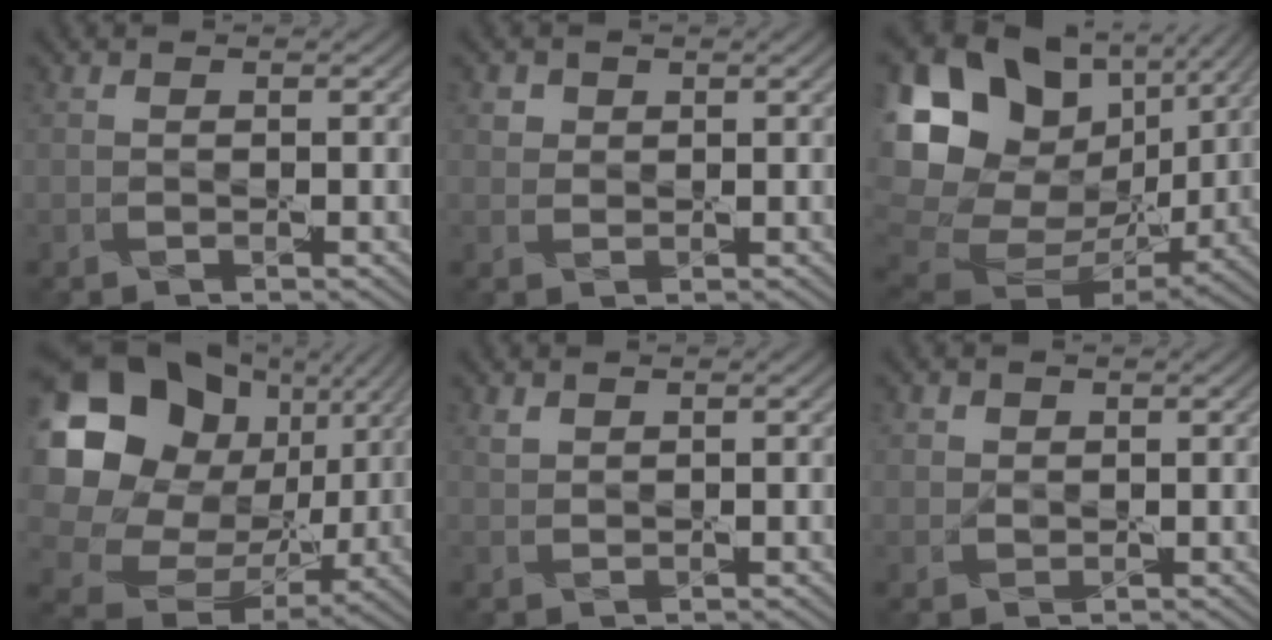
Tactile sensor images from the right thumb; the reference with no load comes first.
{"total": 1.6, "force": [1.0, 1.2, -0.3], "torque": [0.004, -0.001, 0.016]}
{"total": 18.8, "force": [5.3, 14.6, 10.6], "torque": [-0.243, -0.003, 0.130]}
{"total": 22.1, "force": [6.0, 18.7, 10.2], "torque": [-0.297, 0.013, 0.135]}
{"total": 1.0, "force": [0.9, 0.3, -0.2], "torque": [-0.006, 0.002, 0.021]}
{"total": 1.5, "force": [1.0, 1.1, -0.4], "torque": [0.005, 0.001, 0.020]}